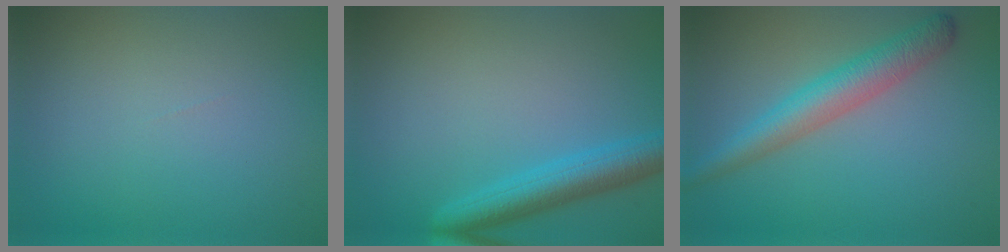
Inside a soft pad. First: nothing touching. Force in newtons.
{"total": 4.3, "press": 4.3, "slide": 0.1}
{"total": 4.5, "press": 4.5, "slide": 0.2}